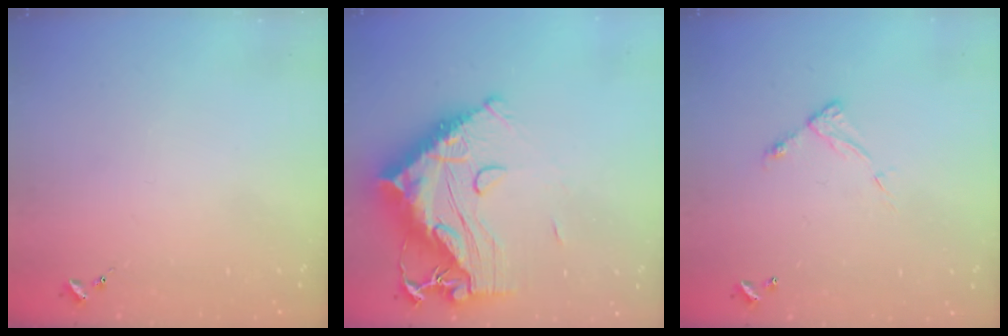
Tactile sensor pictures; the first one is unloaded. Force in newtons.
{"total": 22.9, "press": 22.7, "slide": 2.4}
{"total": 6.4, "press": 6.4, "slide": 0.6}